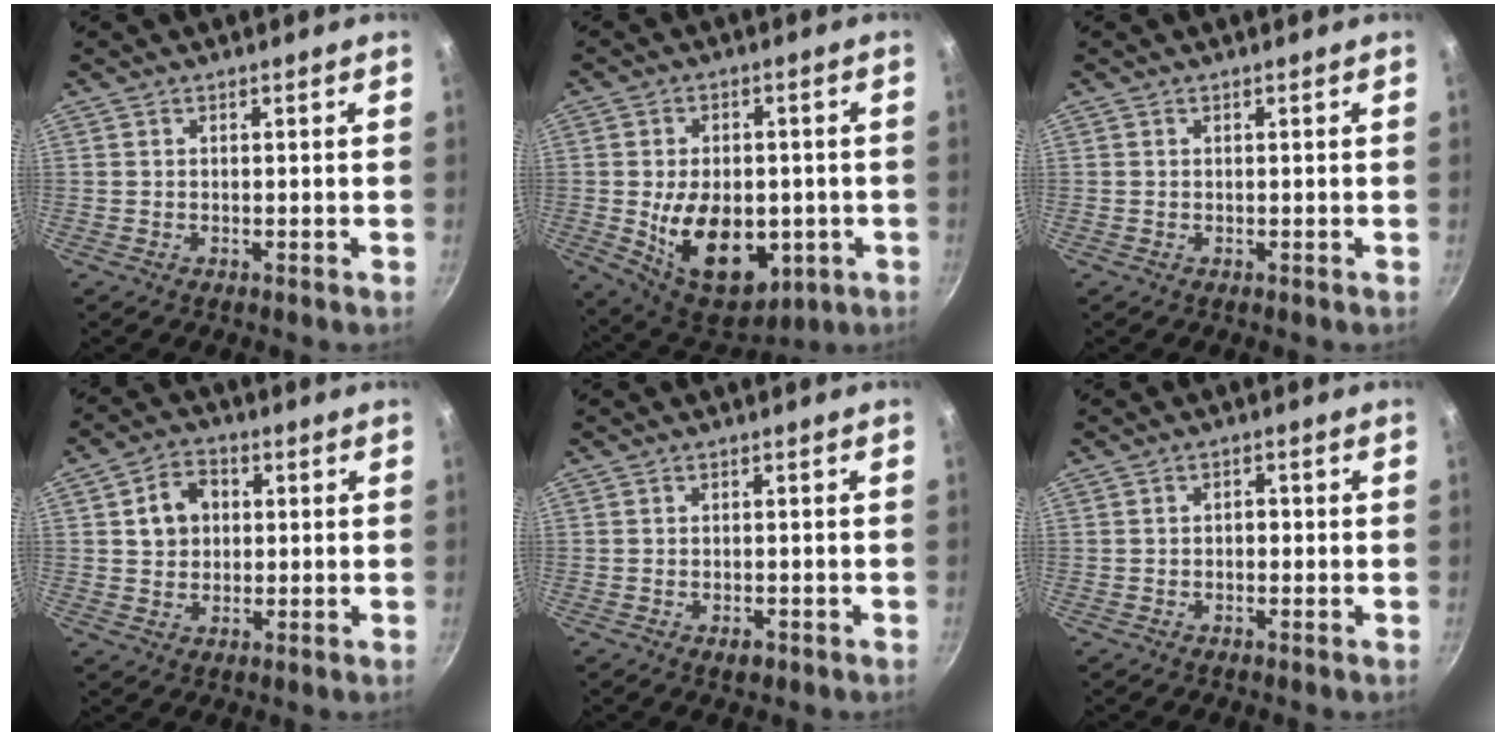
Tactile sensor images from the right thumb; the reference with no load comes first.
{"total": 17.6, "force": [-3.2, 11.4, 13.1], "torque": [-0.173, -0.007, -0.029]}
{"total": 0.0}
{"total": 7.3, "force": [1.4, 6.0, 4.0], "torque": [-0.041, 0.011, 0.019]}
{"total": 2.0, "force": [-1.0, 1.1, 1.4], "torque": [-0.021, 0.005, -0.015]}
{"total": 1.6, "force": [-0.4, 1.2, 1.0], "torque": [-0.011, 0.007, -0.007]}